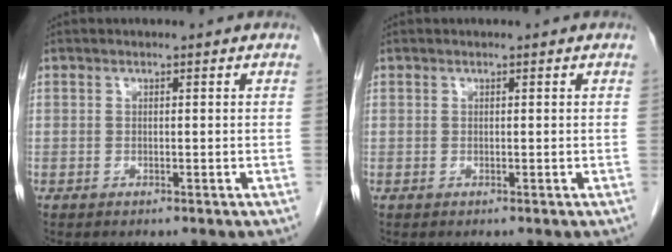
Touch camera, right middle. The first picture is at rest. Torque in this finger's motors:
{"motor_torque": [0.19, -0.02, 0.04, 0.01]}